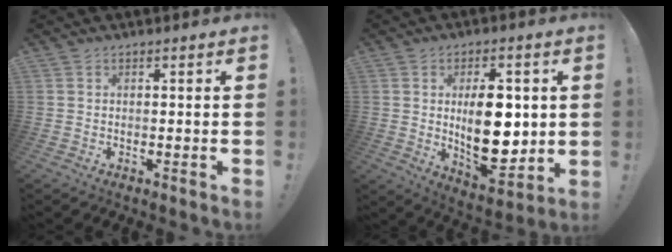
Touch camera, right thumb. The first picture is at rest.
{"total": 16.8, "force": [1.0, 9.2, 14.0], "torque": [-0.233, -0.013, 0.021]}